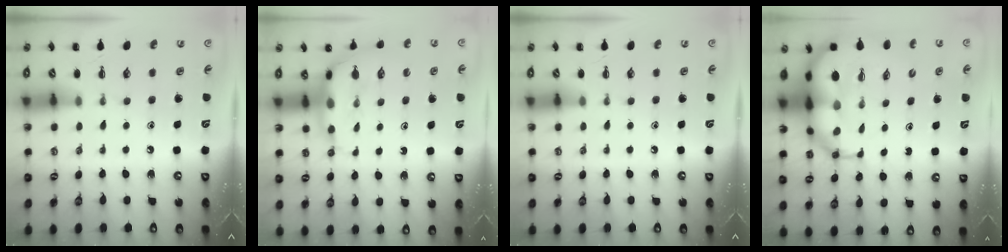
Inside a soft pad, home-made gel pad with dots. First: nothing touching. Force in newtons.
{"total": 7.3, "press": 7.1, "slide": 2.0}
{"total": 0.0}
{"total": 12.0, "press": 11.4, "slide": 3.6}